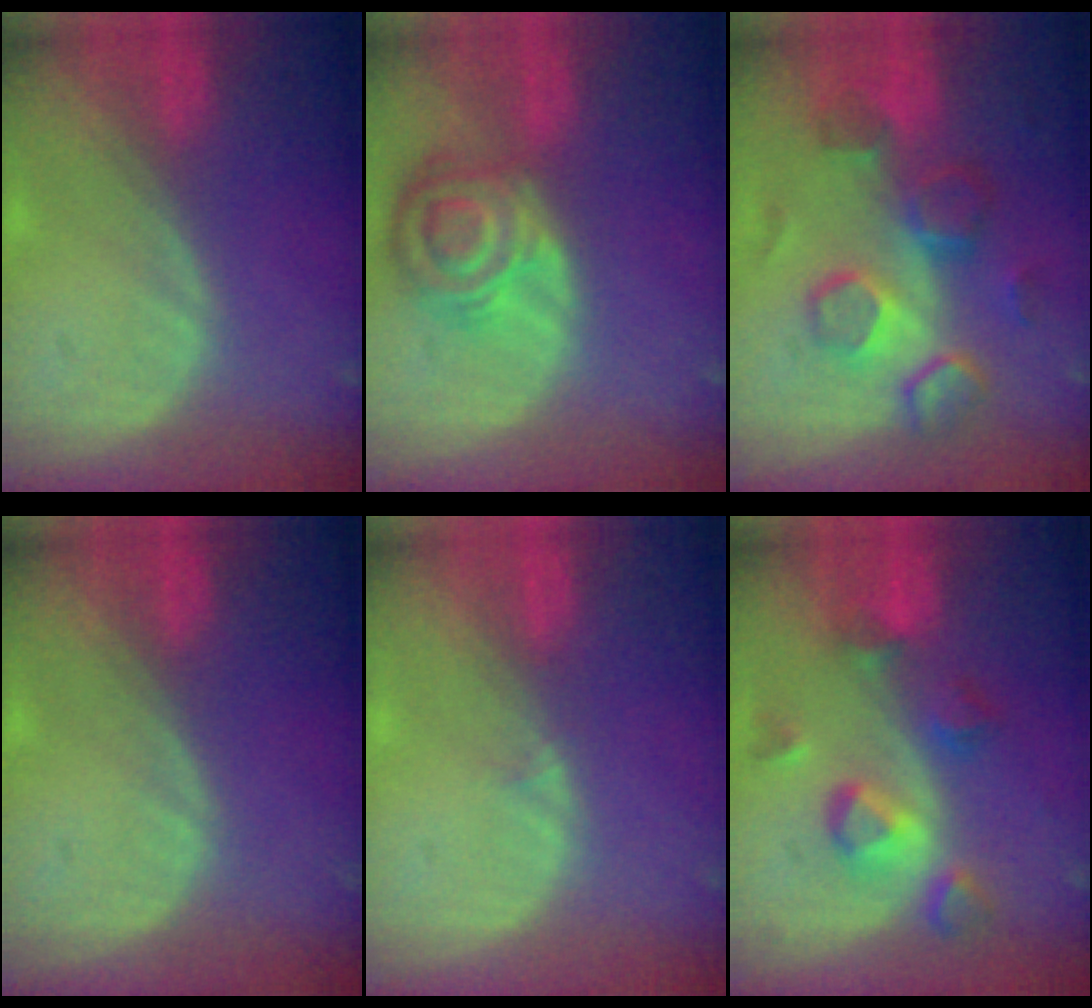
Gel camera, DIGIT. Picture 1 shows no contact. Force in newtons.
{"total": 8.4, "press": 7.4, "slide": 3.9}
{"total": 9.3, "press": 8.7, "slide": 3.2}
{"total": 0.0}
{"total": 0.9, "press": 0.5, "slide": 0.7}
{"total": 6.6, "press": 6.6, "slide": 0.7}